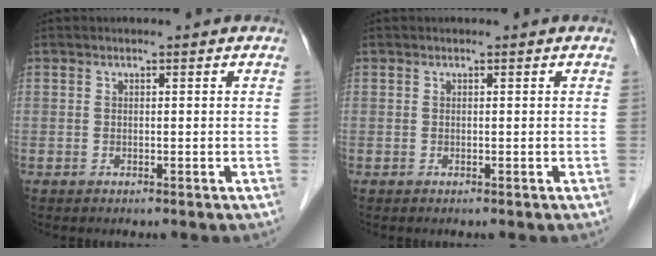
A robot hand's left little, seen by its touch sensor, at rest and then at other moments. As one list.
[{"total": 0.0}]